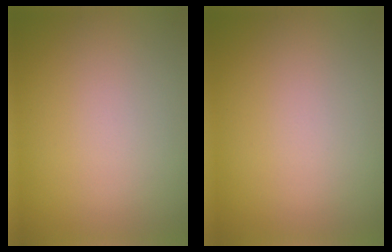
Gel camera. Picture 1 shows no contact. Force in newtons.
{"total": 0.0}